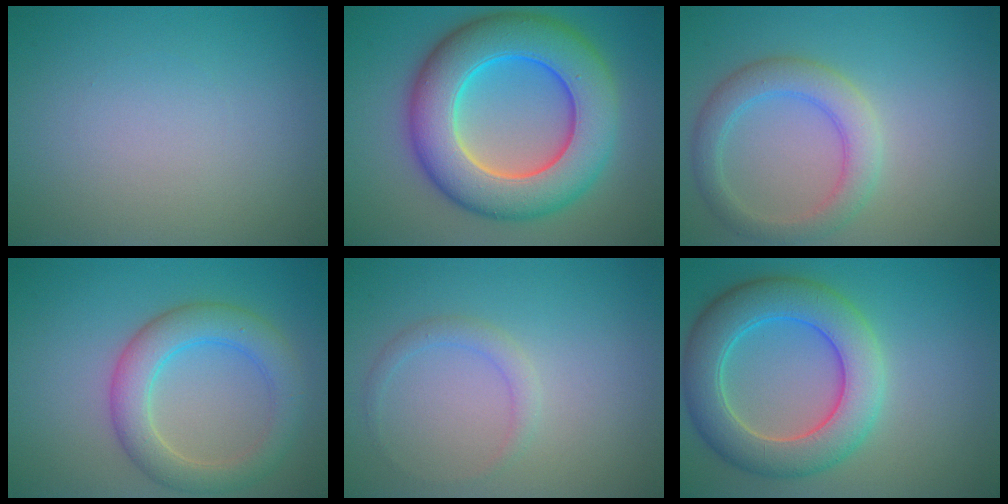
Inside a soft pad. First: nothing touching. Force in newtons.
{"total": 11.8, "press": 11.8, "slide": 0.3}
{"total": 3.9, "press": 3.8, "slide": 0.5}
{"total": 5.1, "press": 5.1, "slide": 0.2}
{"total": 1.4, "press": 1.4, "slide": 0.1}
{"total": 6.7, "press": 6.7, "slide": 0.5}